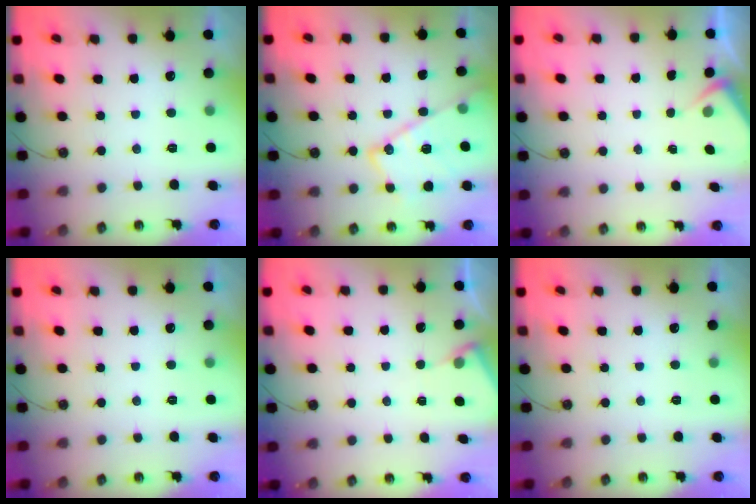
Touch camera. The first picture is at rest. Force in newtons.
{"total": 15.5, "press": 15.5, "slide": 0.7}
{"total": 2.6, "press": 2.5, "slide": 0.5}
{"total": 0.0}
{"total": 4.1, "press": 4.1, "slide": 0.6}
{"total": 0.0}